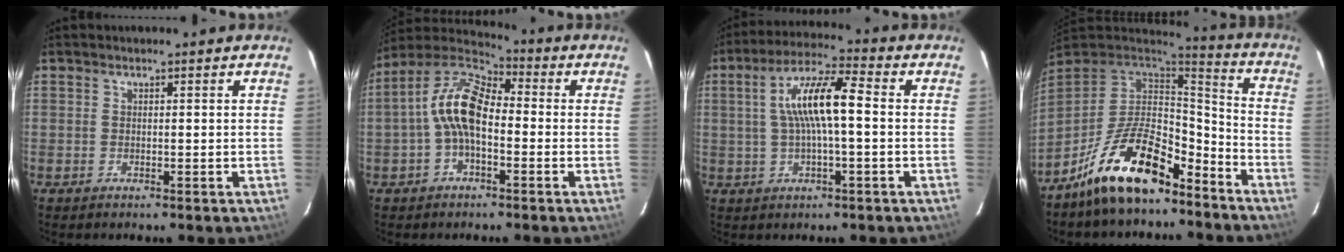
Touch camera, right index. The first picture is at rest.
{"total": 10.7, "force": [-1.6, 5.4, 9.1], "torque": [-0.189, 0.025, -0.037]}
{"total": 10.4, "force": [0.5, 2.0, 10.2], "torque": [-0.186, 0.018, 0.009]}
{"total": 18.2, "force": [-12.3, 7.3, 11.3], "torque": [-0.226, 0.009, -0.211]}